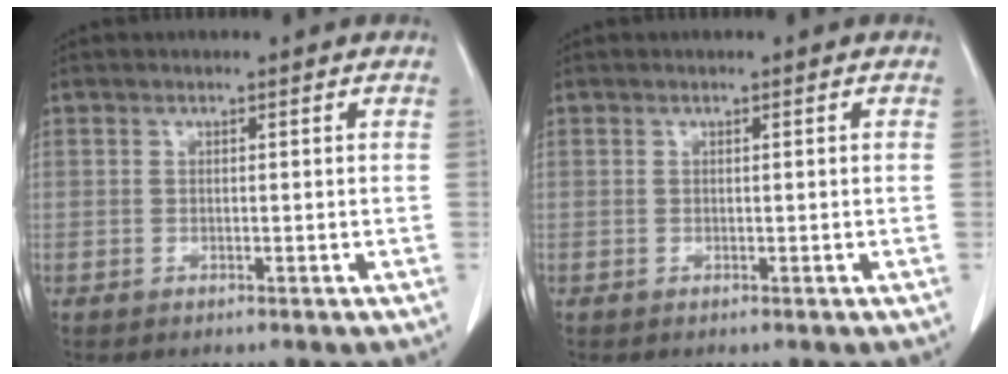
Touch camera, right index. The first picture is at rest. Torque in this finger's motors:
{"motor_torque": [0.05, 0.16, 0.06, 0.01]}